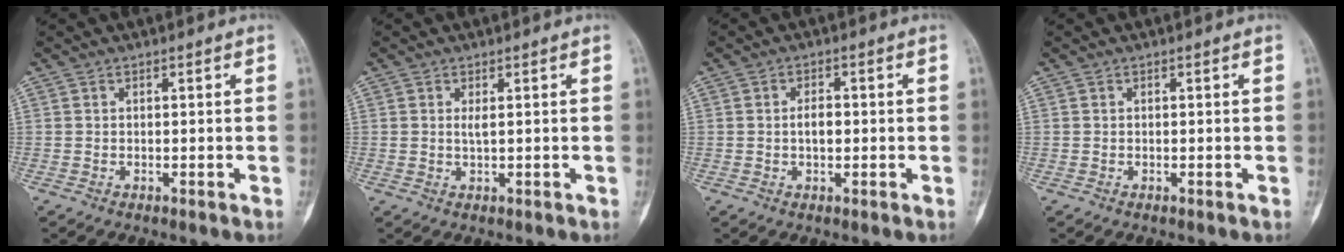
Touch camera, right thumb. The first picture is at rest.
{"total": 1.2, "force": [0.4, 0.3, 1.1], "torque": [-0.023, -0.004, 0.010]}
{"total": 2.8, "force": [-0.1, 1.6, 2.3], "torque": [-0.034, 0.005, -0.005]}
{"total": 0.0}